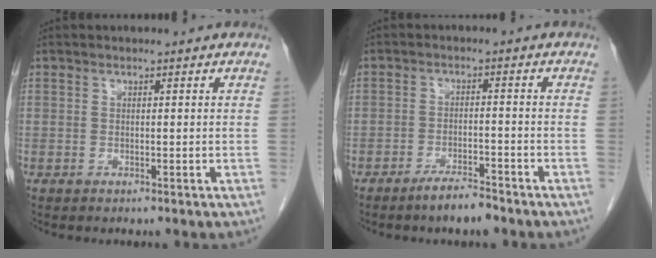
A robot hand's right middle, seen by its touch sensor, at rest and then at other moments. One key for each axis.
{"total": 4.3, "fx": -3.5, "fy": 0.6, "fz": 2.3, "tx": -0.043, "ty": -0.003, "tz": -0.061}